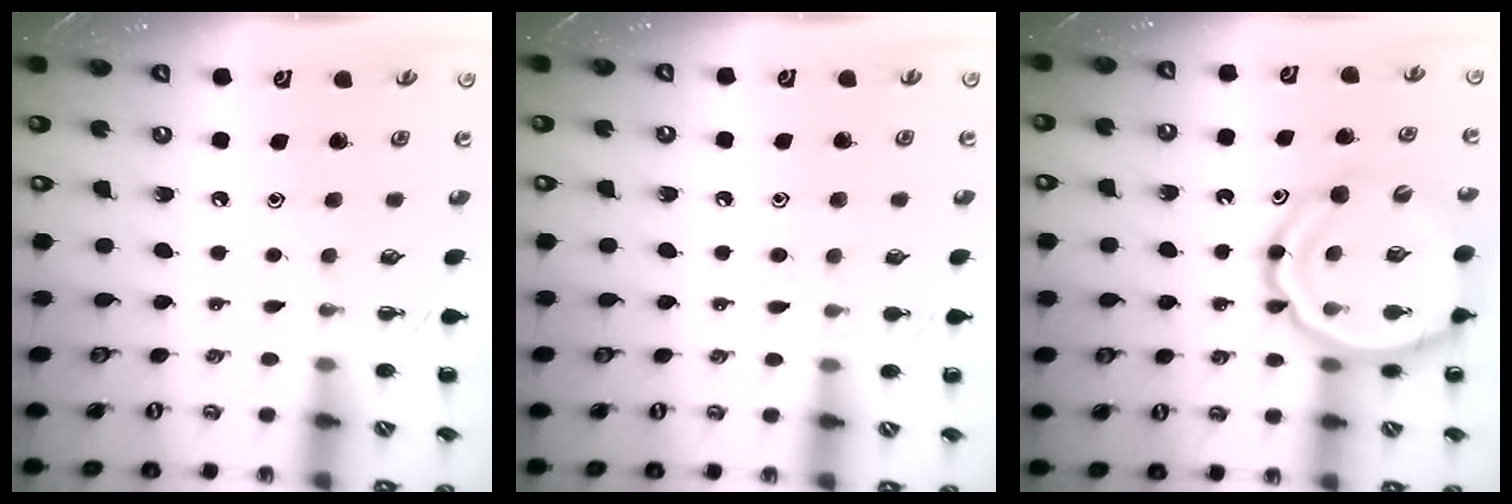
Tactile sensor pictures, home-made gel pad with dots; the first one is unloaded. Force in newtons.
{"total": 6.0, "press": 5.8, "slide": 1.6}
{"total": 16.2, "press": 15.9, "slide": 3.5}